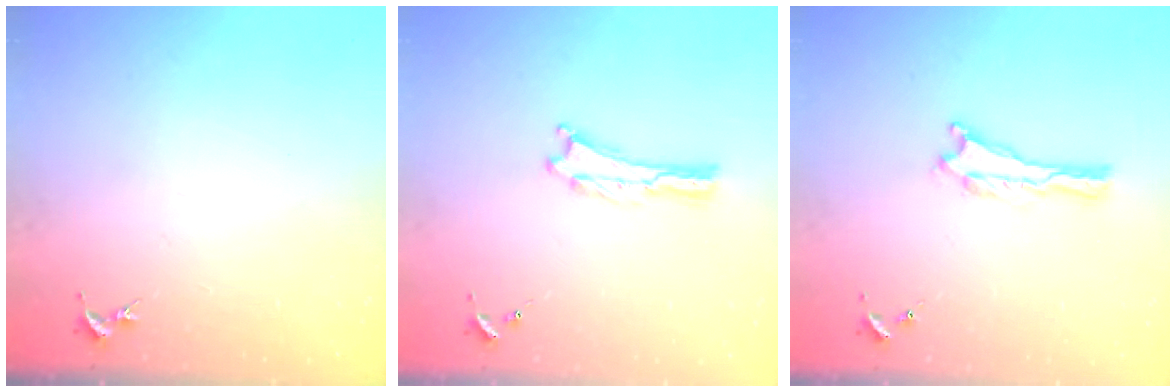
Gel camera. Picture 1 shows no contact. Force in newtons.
{"total": 0.0}
{"total": 0.0}